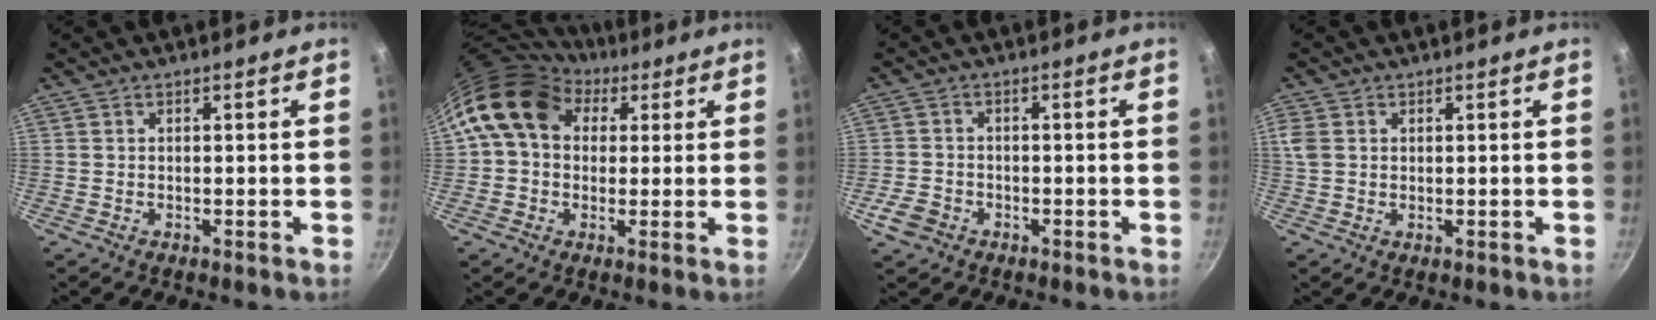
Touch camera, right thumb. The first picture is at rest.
{"total": 14.6, "force": [5.2, 11.3, 7.7], "torque": [-0.107, 0.019, 0.076]}
{"total": 4.4, "force": [-2.2, 3.4, 1.8], "torque": [-0.036, 0.020, -0.039]}
{"total": 3.6, "force": [1.0, 2.7, 2.2], "torque": [-0.043, 0.003, 0.024]}